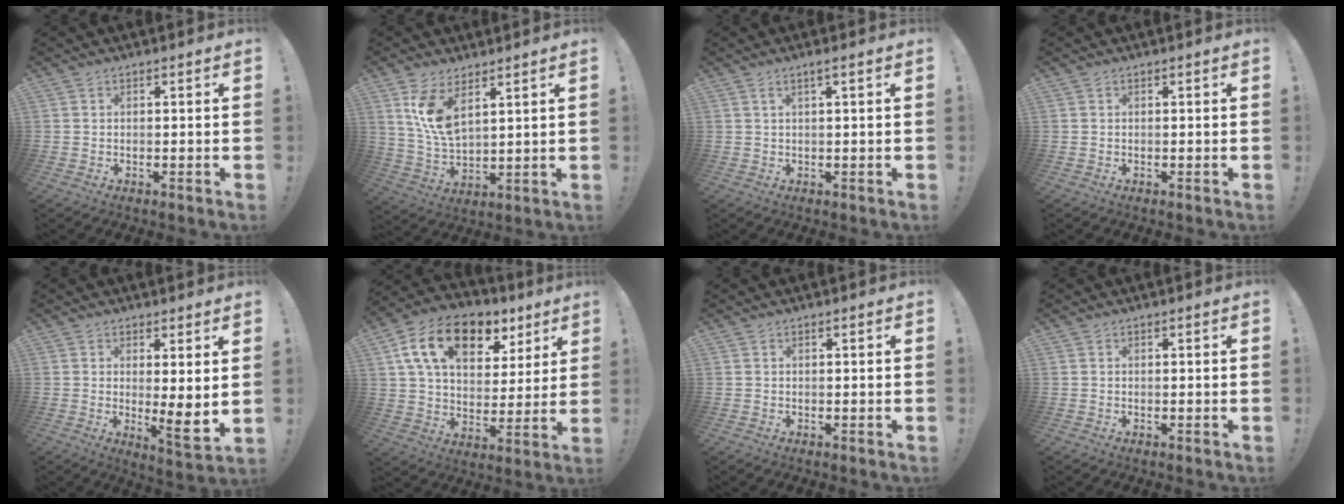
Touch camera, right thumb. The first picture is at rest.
{"total": 10.5, "force": [6.0, 4.2, 7.5], "torque": [-0.145, -0.035, 0.109]}
{"total": 2.4, "force": [1.0, 0.0, 2.2], "torque": [-0.036, -0.003, 0.013]}
{"total": 0.0}
{"total": 6.8, "force": [1.2, 0.7, 6.7], "torque": [-0.074, -0.037, 0.020]}
{"total": 17.8, "force": [9.2, 10.7, 10.9], "torque": [-0.185, -0.035, 0.166]}
{"total": 0.0}
{"total": 0.0}